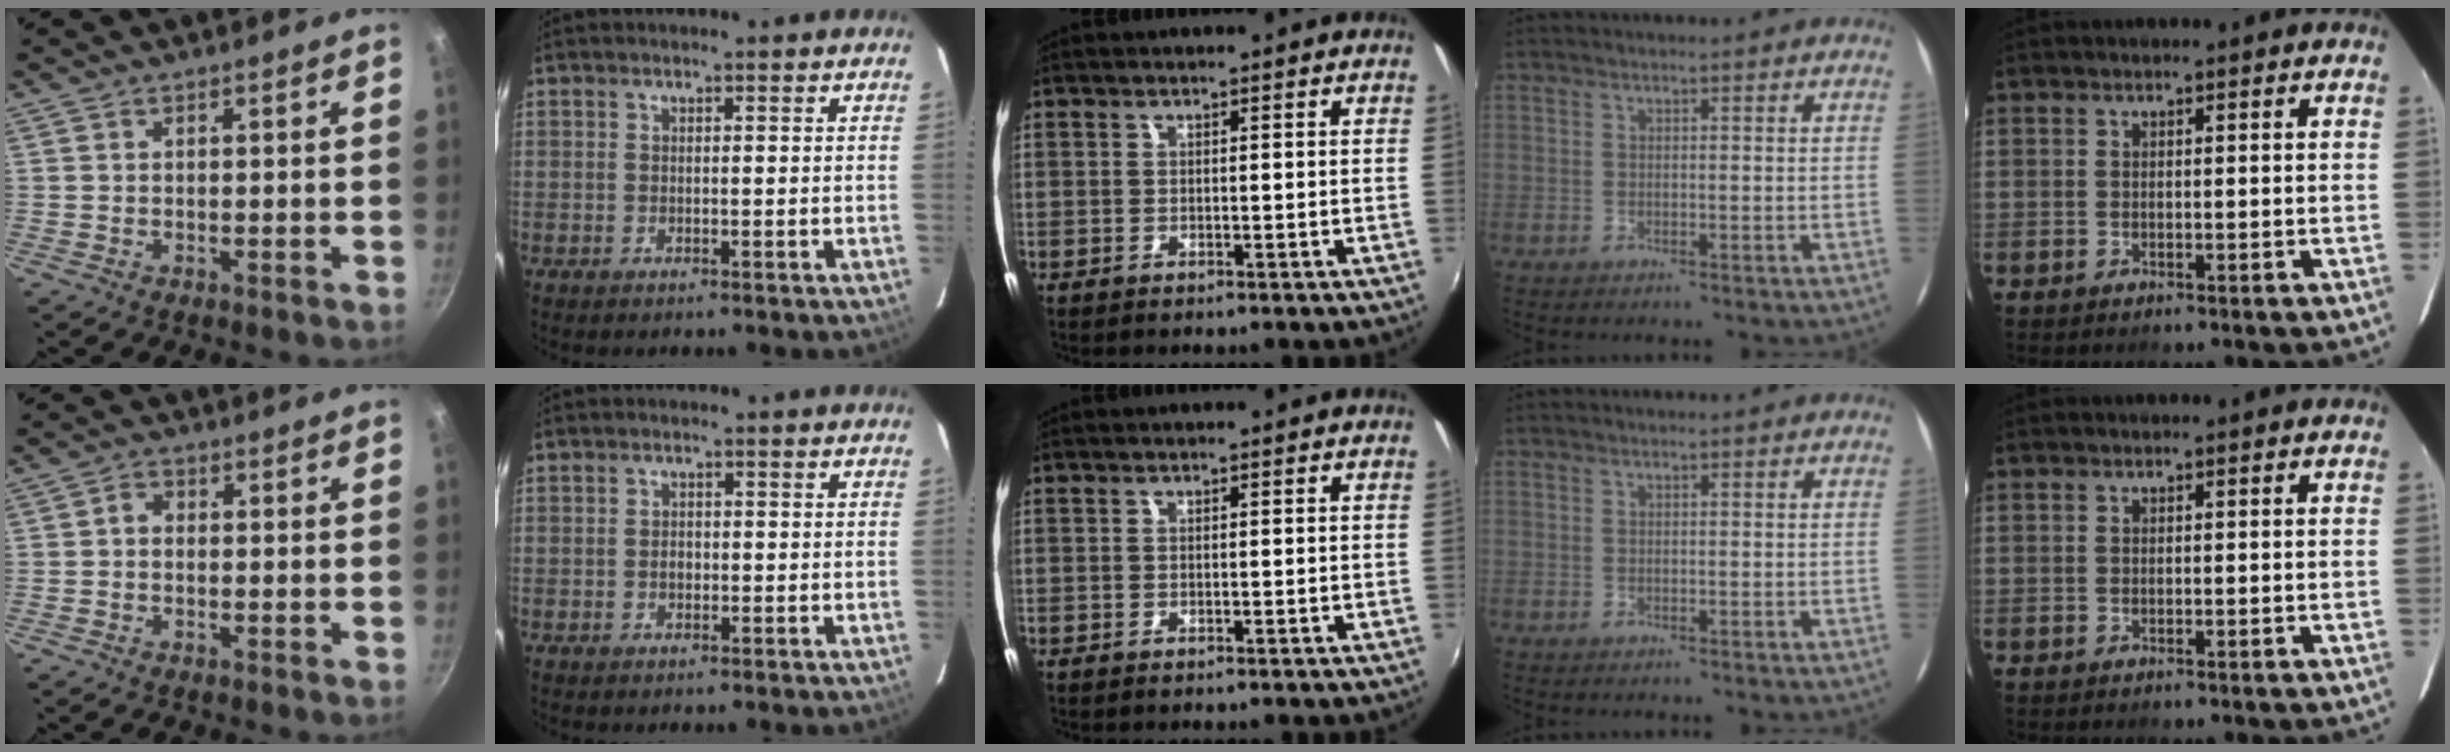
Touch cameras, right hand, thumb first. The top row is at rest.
{"thumb": {"total": 2.2, "force": [-0.2, 1.7, 1.4], "torque": [-0.022, 0.009, -0.009]}, "index": {"total": 1.4, "force": [-0.3, 1.1, 0.8], "torque": [-0.013, 0.002, -0.007]}}